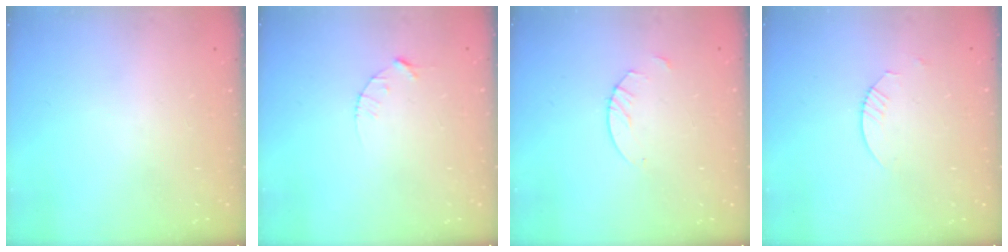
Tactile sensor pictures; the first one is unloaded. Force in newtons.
{"total": 3.1, "press": 3.1, "slide": 0.4}
{"total": 2.7, "press": 2.7, "slide": 0.2}
{"total": 1.8, "press": 1.8, "slide": 0.2}